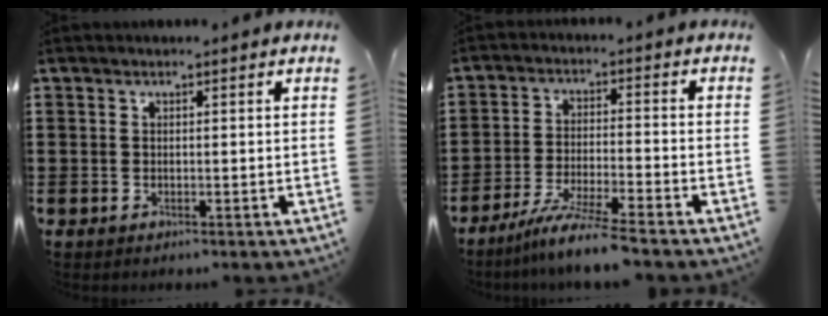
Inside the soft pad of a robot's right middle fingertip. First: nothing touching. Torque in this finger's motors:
{"motor_torque": [1.52, -0.62, 0.26, 0.11]}